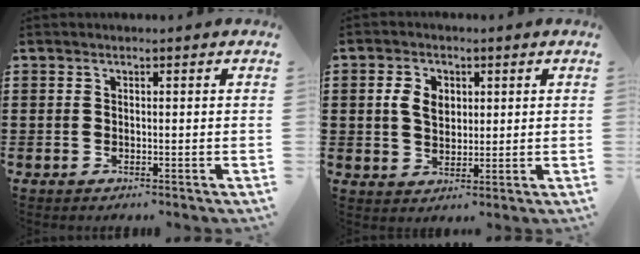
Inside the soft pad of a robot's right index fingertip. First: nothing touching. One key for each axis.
{"total": 4.3, "fx": 0.9, "fy": 3.1, "fz": 2.8, "tx": -0.057, "ty": 0.009, "tz": 0.011}